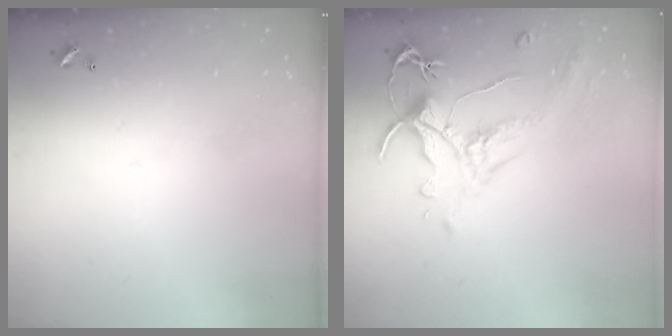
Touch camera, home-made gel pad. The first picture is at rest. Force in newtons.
{"total": 1.6, "press": 1.1, "slide": 1.2}